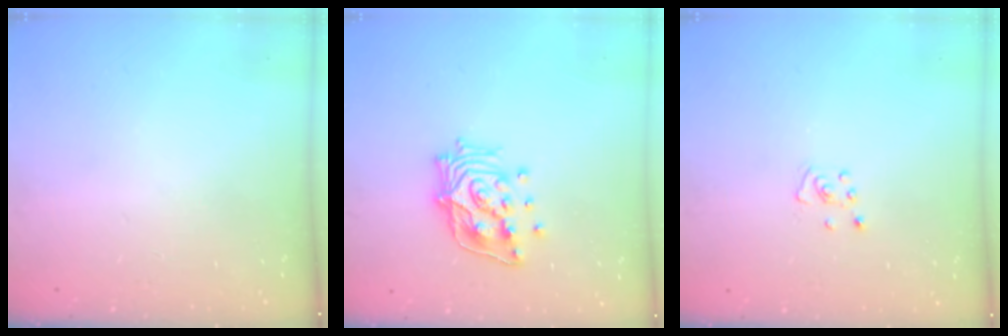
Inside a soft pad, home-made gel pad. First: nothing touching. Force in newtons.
{"total": 15.2, "press": 15.1, "slide": 2.0}
{"total": 3.2, "press": 3.2, "slide": 0.2}